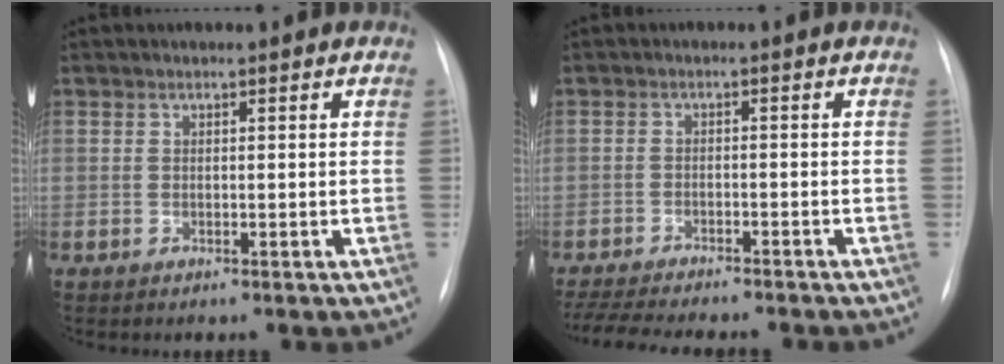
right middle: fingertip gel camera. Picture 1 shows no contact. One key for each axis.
{"total": 13.9, "fx": -12.3, "fy": 2.1, "fz": 6.1, "tx": -0.101, "ty": -0.017, "tz": -0.168}